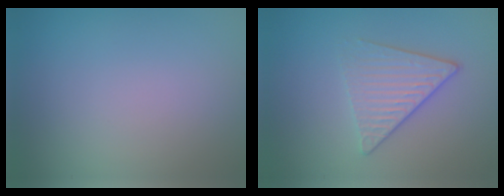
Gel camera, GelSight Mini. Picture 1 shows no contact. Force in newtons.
{"total": 3.7, "press": 3.1, "slide": 2.0}